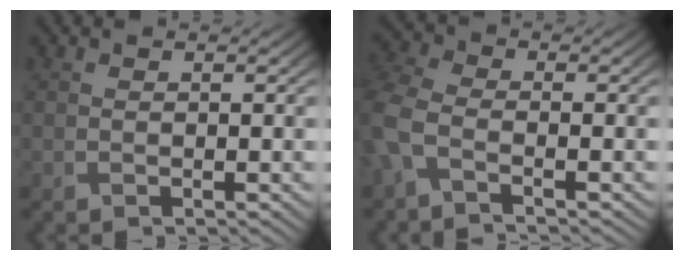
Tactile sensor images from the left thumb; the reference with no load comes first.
{"total": 4.8, "force": [-2.3, 2.4, 3.4], "torque": [-0.098, -0.010, -0.059]}